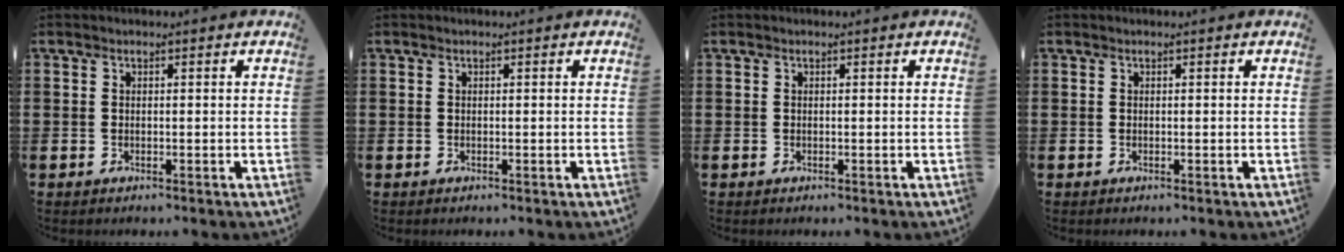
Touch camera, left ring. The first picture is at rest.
{"total": 0.0}
{"total": 0.0}
{"total": 0.0}